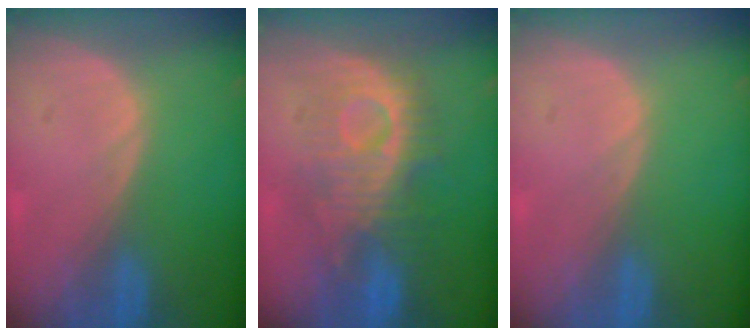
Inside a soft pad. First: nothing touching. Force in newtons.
{"total": 9.1, "press": 9.1, "slide": 0.3}
{"total": 0.0}